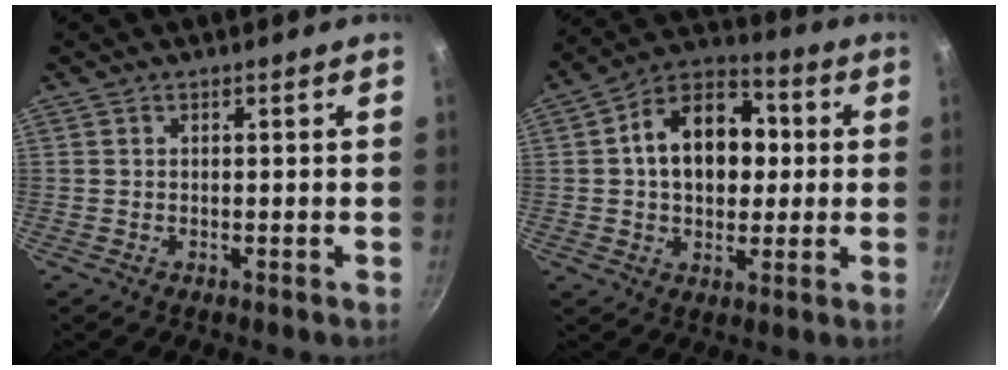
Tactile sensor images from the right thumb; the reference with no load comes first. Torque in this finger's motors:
{"motor_torque": [0.46, 2.78, 1.24, -0.56, 0.08]}